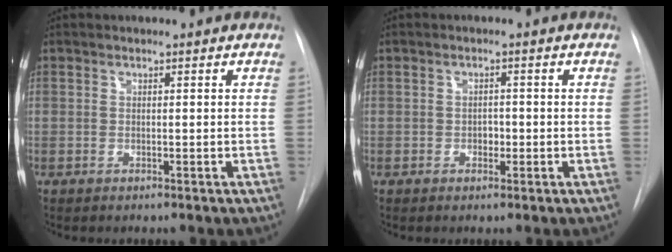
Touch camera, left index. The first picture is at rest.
{"total": 1.5, "force": [-0.4, 1.1, 0.9], "torque": [-0.011, 0.004, -0.006]}